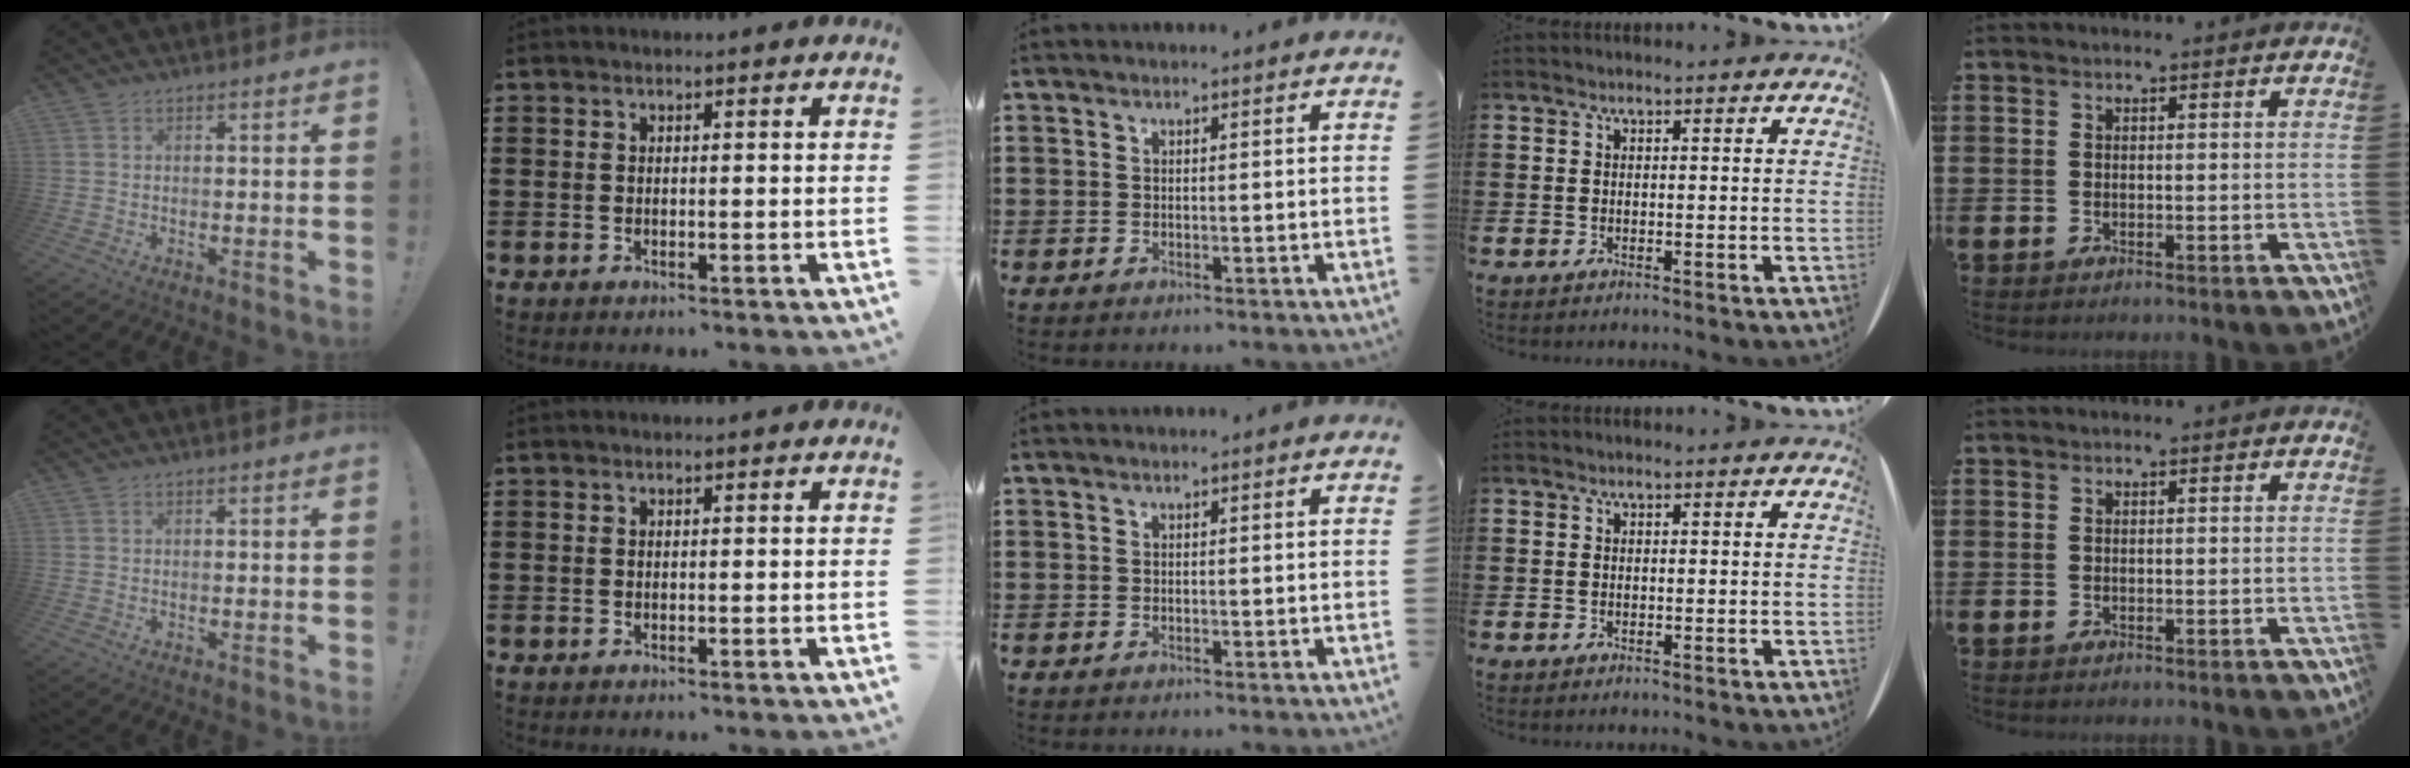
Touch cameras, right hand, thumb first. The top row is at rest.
{}